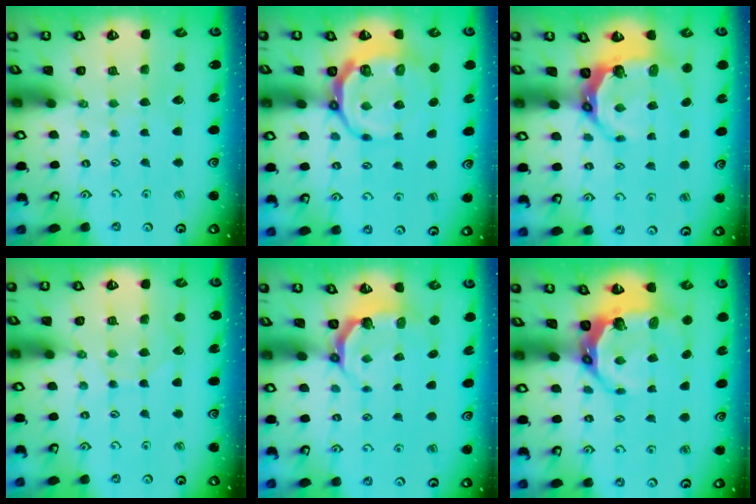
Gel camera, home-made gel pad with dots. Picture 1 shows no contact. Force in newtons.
{"total": 9.8, "press": 9.2, "slide": 3.5}
{"total": 7.0, "press": 5.6, "slide": 4.2}
{"total": 6.2, "press": 6.2, "slide": 0.6}
{"total": 4.6, "press": 3.0, "slide": 3.5}
{"total": 9.3, "press": 8.0, "slide": 4.8}